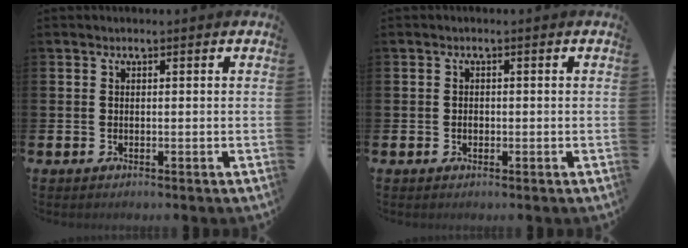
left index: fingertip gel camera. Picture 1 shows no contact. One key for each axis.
{"total": 0.9, "fx": -0.2, "fy": 0.7, "fz": 0.5, "tx": -0.005, "ty": 0.003, "tz": -0.007}